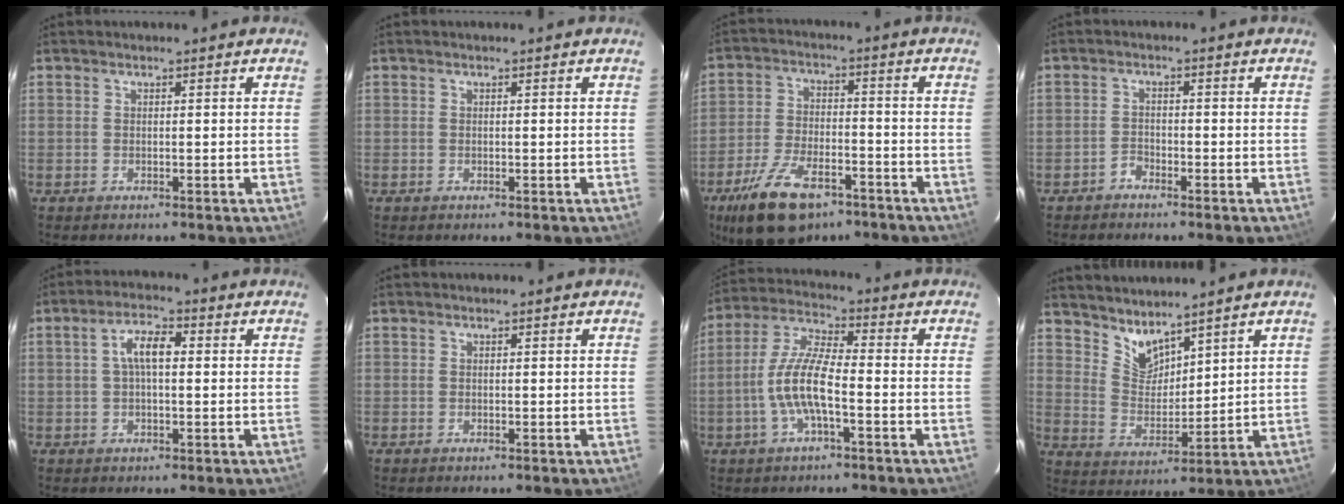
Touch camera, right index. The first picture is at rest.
{"total": 0.0}
{"total": 14.4, "force": [-9.4, 6.7, 8.6], "torque": [-0.187, -0.018, -0.163]}
{"total": 1.8, "force": [-1.7, 0.6, 0.1], "torque": [0.000, 0.003, -0.032]}
{"total": 5.3, "force": [0.7, 2.1, 4.8], "torque": [-0.091, 0.016, 0.011]}
{"total": 0.0}
{"total": 9.9, "force": [-3.0, 2.4, 9.1], "torque": [-0.195, 0.004, -0.058]}
{"total": 6.8, "force": [5.9, 2.3, 2.3], "torque": [-0.035, -0.005, 0.121]}